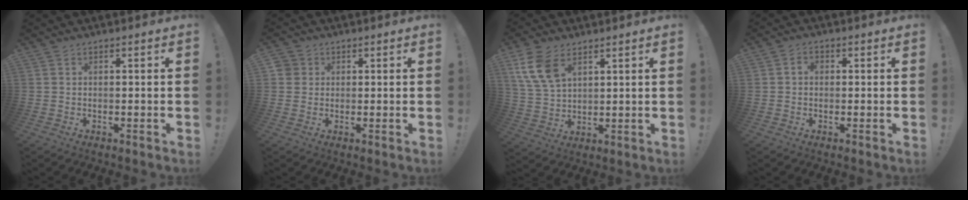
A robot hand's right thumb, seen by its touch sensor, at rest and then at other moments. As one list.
[{"total": 2.9, "force": [0.8, 2.7, 0.6], "torque": [-0.013, 0.005, 0.016]}, {"total": 10.9, "force": [6.0, 6.7, 6.2], "torque": [-0.138, -0.017, 0.118]}, {"total": 2.0, "force": [-0.4, 1.4, 1.3], "torque": [-0.029, 0.012, -0.008]}]